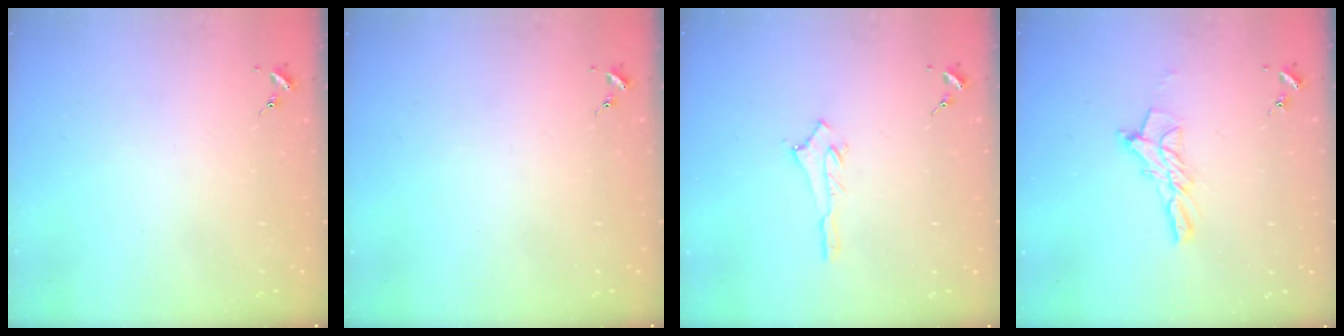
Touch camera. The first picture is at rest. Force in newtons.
{"total": 0.0}
{"total": 2.6, "press": 2.6, "slide": 0.2}
{"total": 10.7, "press": 10.7, "slide": 0.9}